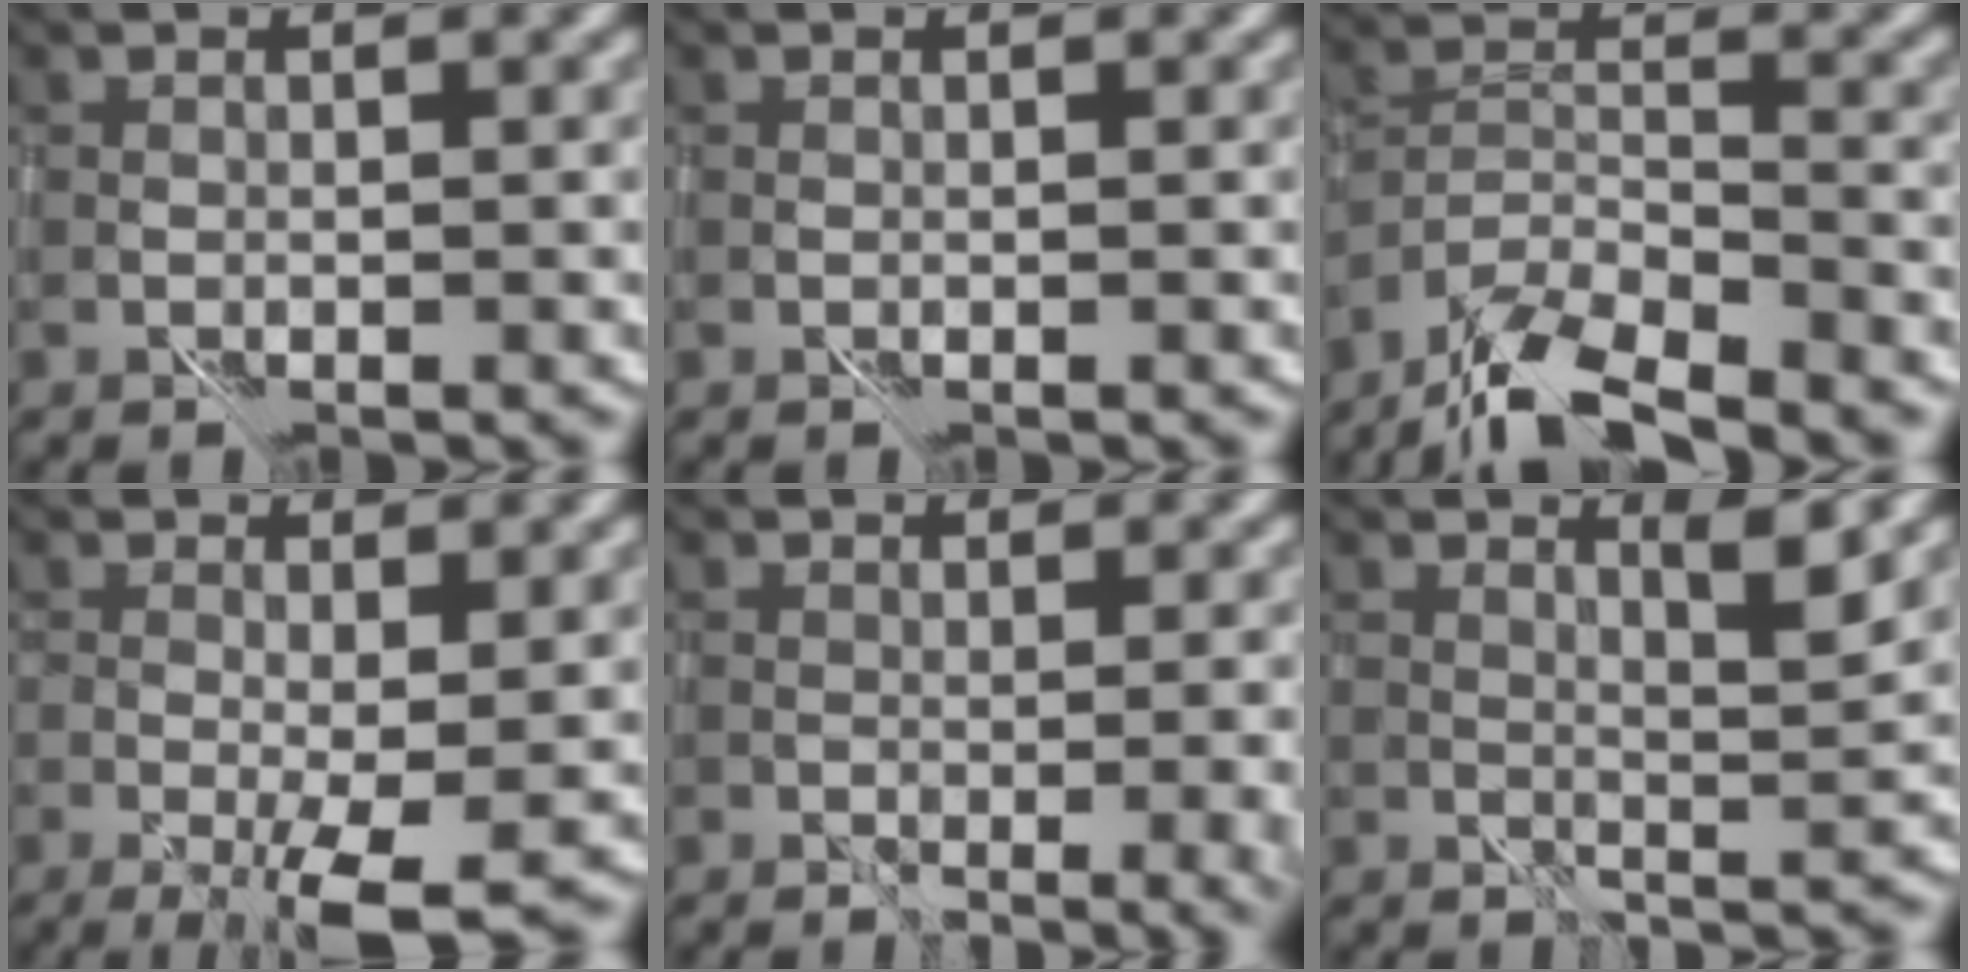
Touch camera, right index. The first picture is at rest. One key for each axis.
{"total": 0.0}
{"total": 7.1, "fx": -6.0, "fy": 1.5, "fz": 3.6, "tx": -0.063, "ty": 0.005, "tz": -0.106}
{"total": 3.8, "fx": -0.1, "fy": 0.4, "fz": 3.8, "tx": -0.067, "ty": -0.004, "tz": 0.001}
{"total": 3.7, "fx": 0.1, "fy": 1.4, "fz": 3.5, "tx": -0.028, "ty": -0.007, "tz": 0.024}
{"total": 2.9, "fx": 2.7, "fy": 0.0, "fz": 1.2, "tx": -0.015, "ty": 0.003, "tz": 0.046}